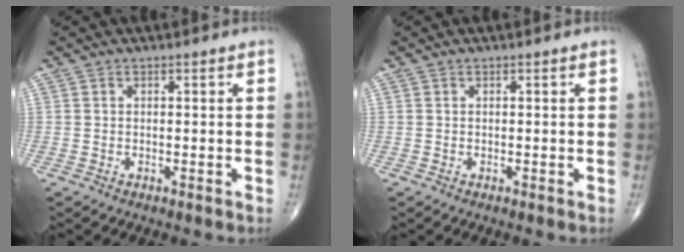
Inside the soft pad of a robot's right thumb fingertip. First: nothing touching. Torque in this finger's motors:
{"motor_torque": [-0.01, 0.01, 0.00, 0.00, 0.00]}